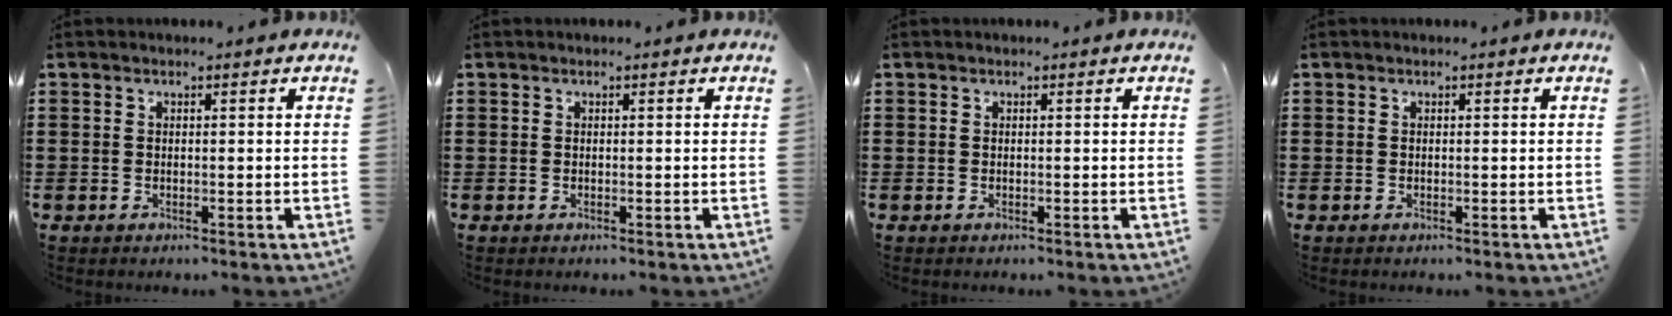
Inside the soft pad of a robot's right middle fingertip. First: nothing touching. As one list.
[{"total": 0.0}, {"total": 0.0}, {"total": 0.0}]